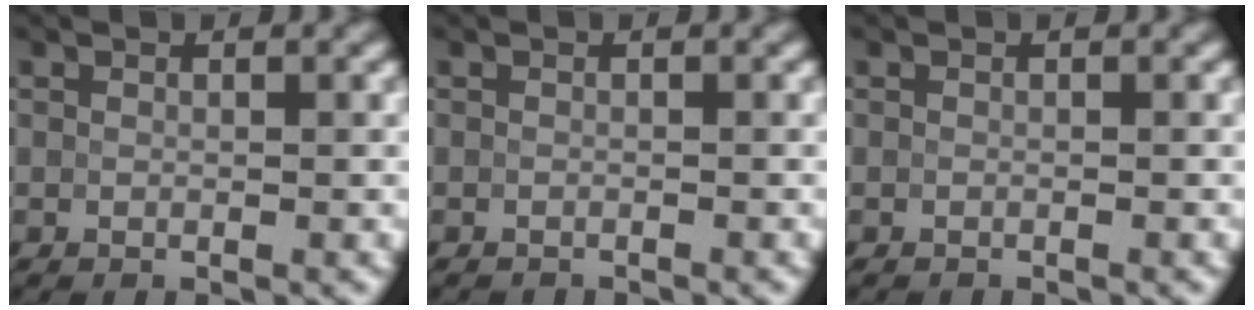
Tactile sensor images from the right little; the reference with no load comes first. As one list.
[{"total": 1.1, "force": [-1.1, 0.1, 0.0], "torque": [0.005, -0.008, -0.020]}, {"total": 0.7, "force": [-0.7, 0.0, 0.0], "torque": [0.004, -0.004, -0.012]}]